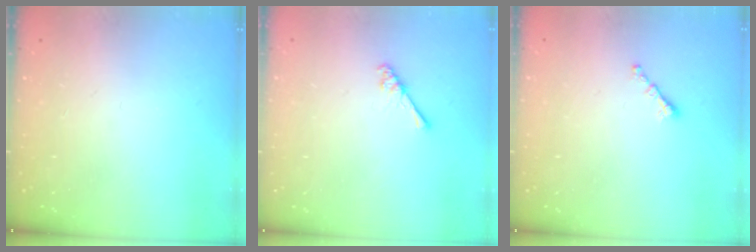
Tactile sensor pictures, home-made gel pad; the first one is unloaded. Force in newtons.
{"total": 3.2, "press": 3.1, "slide": 0.5}
{"total": 0.8, "press": 0.7, "slide": 0.4}